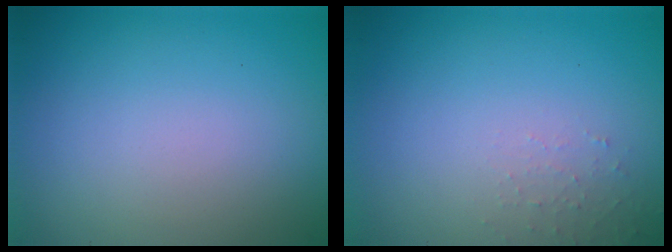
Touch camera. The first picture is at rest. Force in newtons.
{"total": 1.1, "press": 1.0, "slide": 0.2}